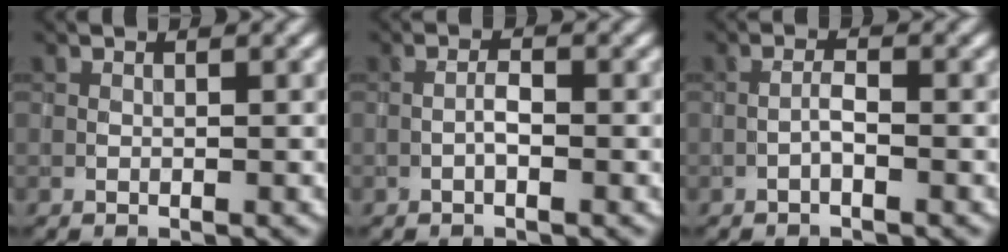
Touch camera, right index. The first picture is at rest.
{"total": 1.3, "force": [-0.5, 0.4, 1.1], "torque": [-0.023, 0.003, -0.011]}
{"total": 1.2, "force": [-0.6, 0.2, 1.0], "torque": [-0.019, 0.005, -0.014]}